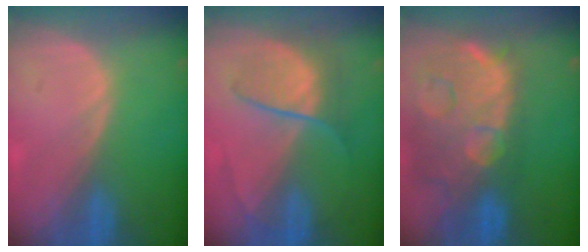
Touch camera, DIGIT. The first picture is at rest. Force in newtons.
{"total": 6.3, "press": 6.3, "slide": 0.7}
{"total": 14.9, "press": 12.0, "slide": 8.9}